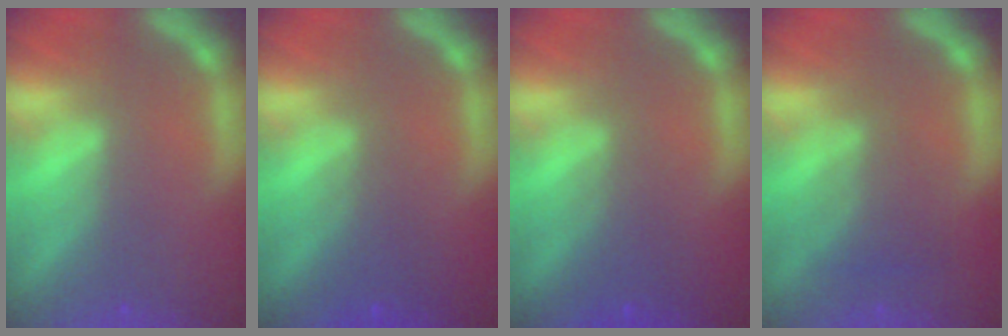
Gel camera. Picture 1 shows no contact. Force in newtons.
{"total": 2.5}
{"total": 2.5}
{"total": 3.0}